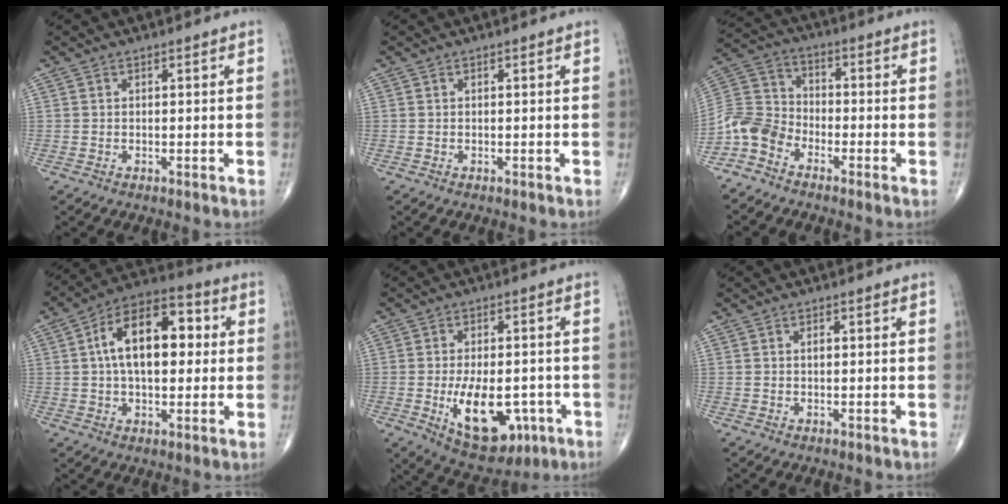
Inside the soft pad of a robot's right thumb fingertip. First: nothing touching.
{"total": 0.0}
{"total": 8.0, "force": [-5.2, 5.3, 3.2], "torque": [-0.060, 0.043, -0.121]}
{"total": 16.6, "force": [2.5, 9.2, 13.7], "torque": [-0.204, 0.028, 0.032]}
{"total": 14.4, "force": [-4.2, 7.8, 11.3], "torque": [-0.156, 0.005, -0.045]}
{"total": 0.9, "force": [0.1, 0.5, 0.8], "torque": [-0.012, 0.001, 0.000]}